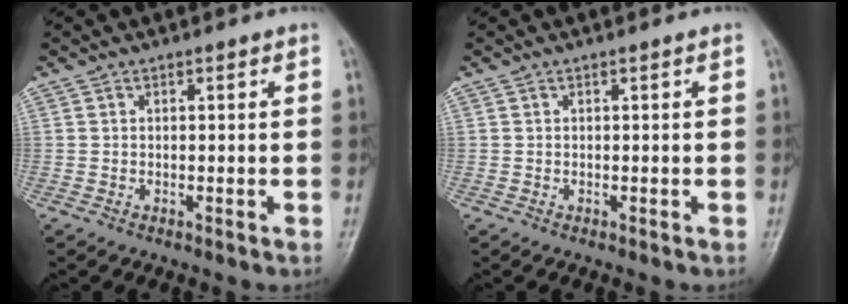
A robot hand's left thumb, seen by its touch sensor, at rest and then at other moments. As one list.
[{"total": 0.0}]